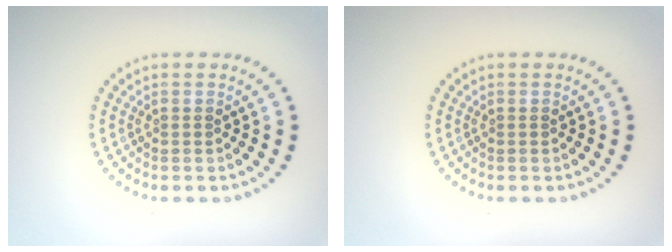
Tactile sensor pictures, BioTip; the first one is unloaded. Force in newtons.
{"total": 0.0}